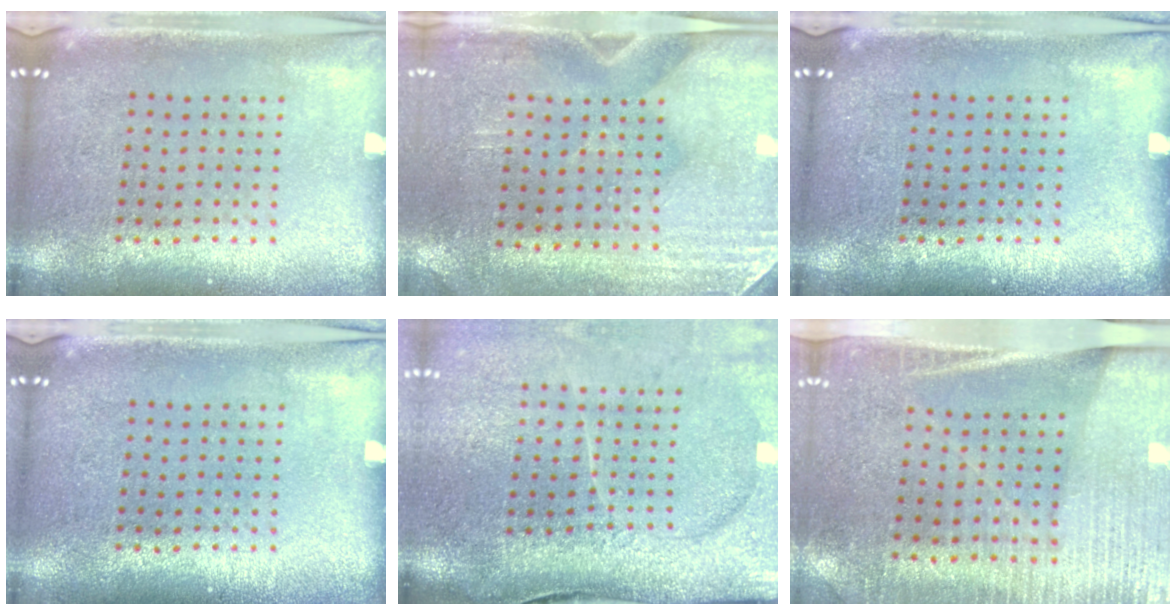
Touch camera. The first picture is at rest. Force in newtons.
{"total": 3.0, "press": 2.6, "slide": 1.5}
{"total": 0.0}
{"total": 0.0}
{"total": 4.6, "press": 3.6, "slide": 2.8}
{"total": 2.8, "press": 2.5, "slide": 1.3}